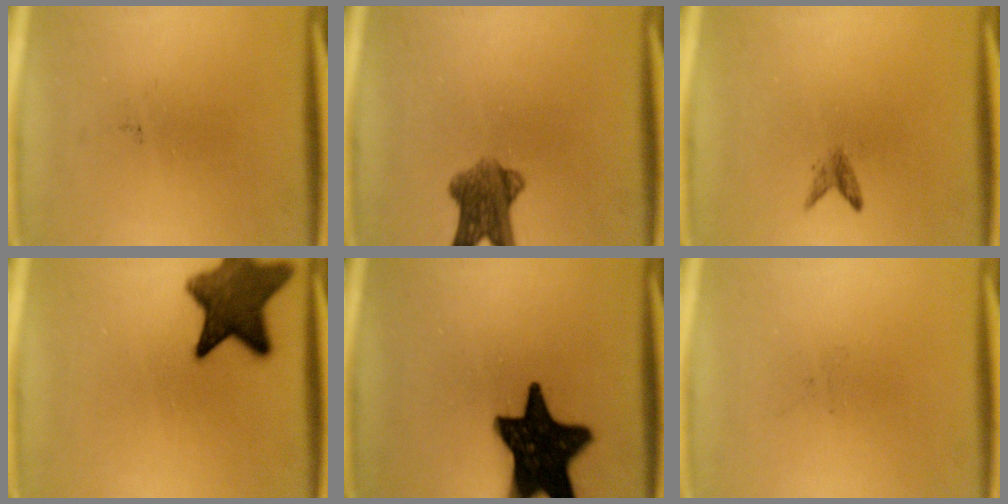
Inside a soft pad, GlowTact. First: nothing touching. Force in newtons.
{"total": 6.8}
{"total": 1.3}
{"total": 11.8}
{"total": 19.3}
{"total": 0.0}